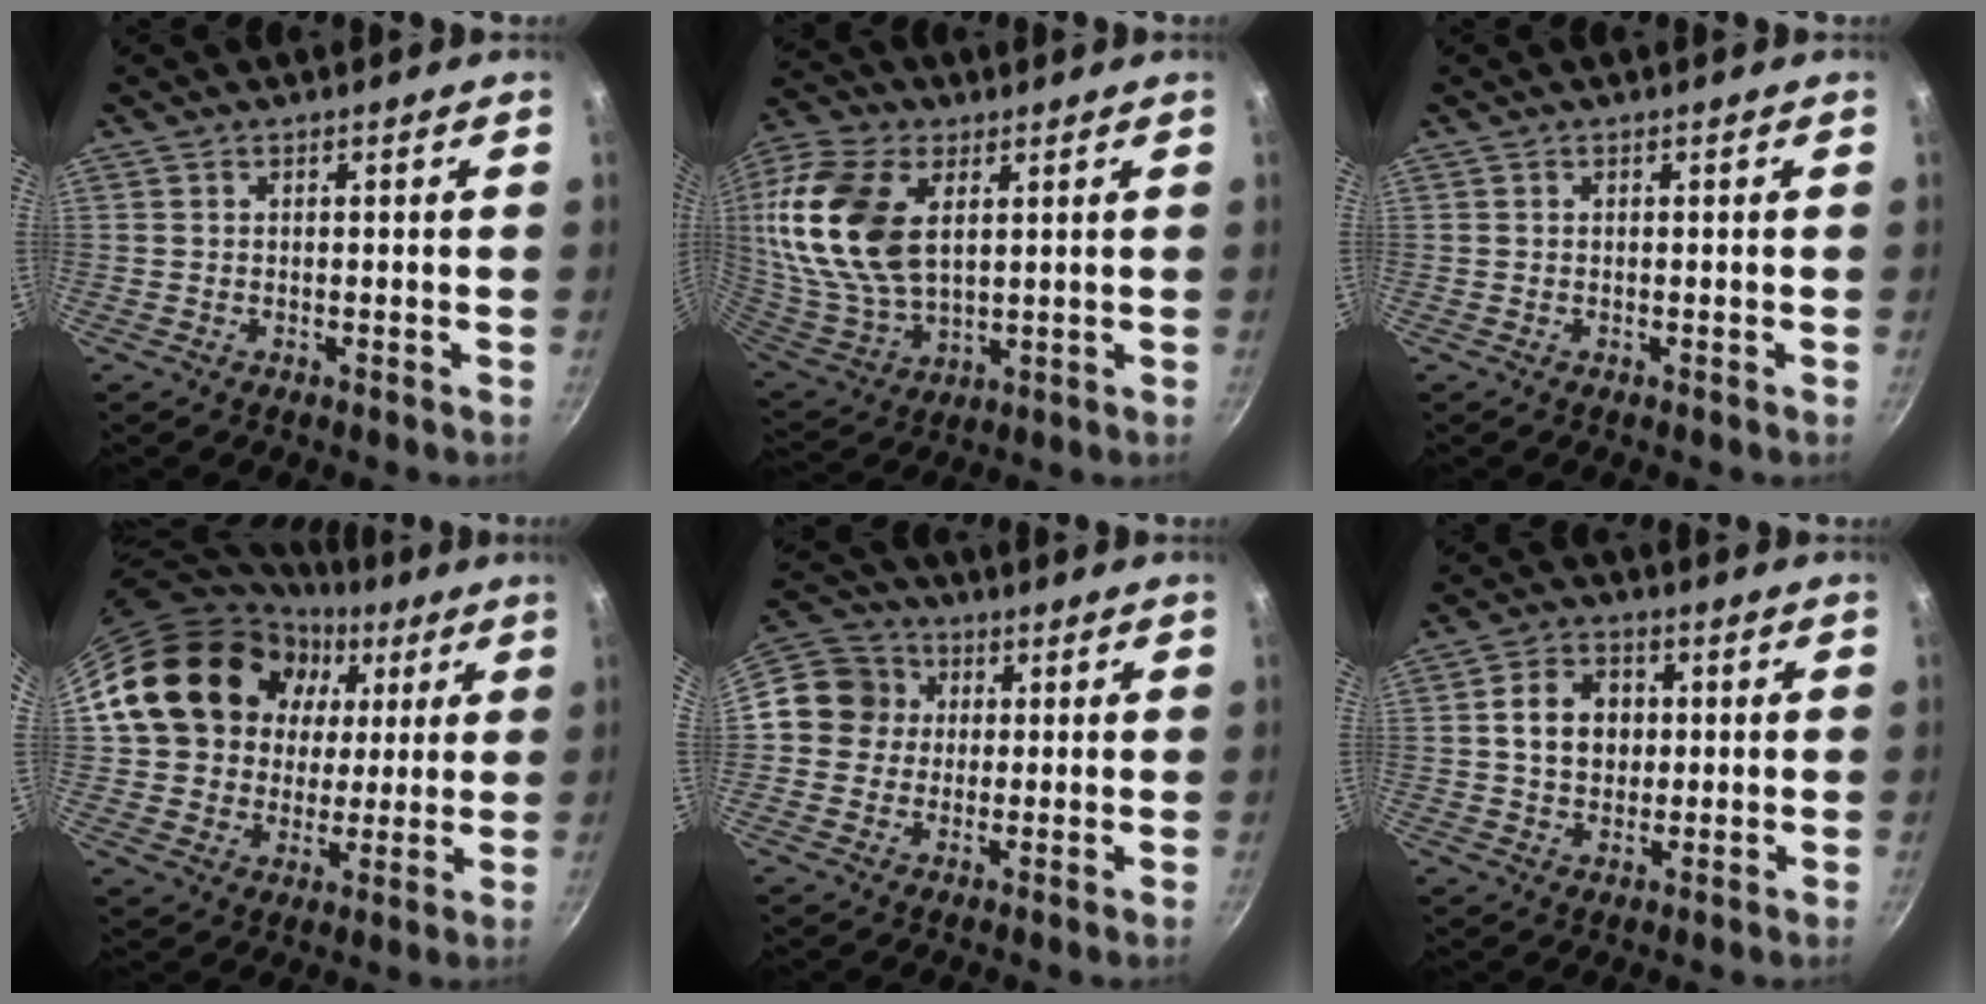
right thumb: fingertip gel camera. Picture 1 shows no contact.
{"total": 22.8, "force": [6.0, 14.0, 17.0], "torque": [-0.352, -0.018, 0.118]}
{"total": 0.0}
{"total": 20.5, "force": [6.5, 17.0, 9.3], "torque": [-0.144, 0.014, 0.117]}
{"total": 10.3, "force": [1.1, 9.7, 3.4], "torque": [-0.030, 0.020, -0.002]}
{"total": 8.9, "force": [1.2, 7.2, 5.1], "torque": [-0.063, 0.008, 0.014]}